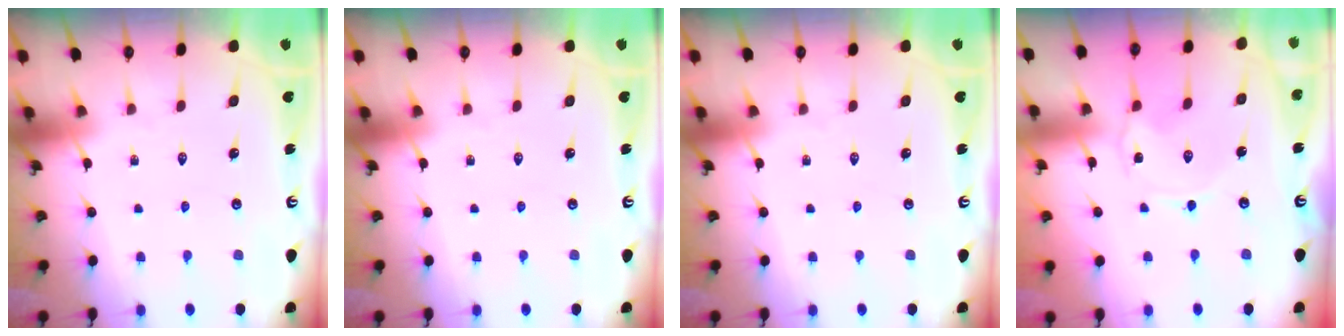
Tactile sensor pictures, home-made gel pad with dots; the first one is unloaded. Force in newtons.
{"total": 0.0}
{"total": 0.0}
{"total": 2.0, "press": 2.0, "slide": 0.2}